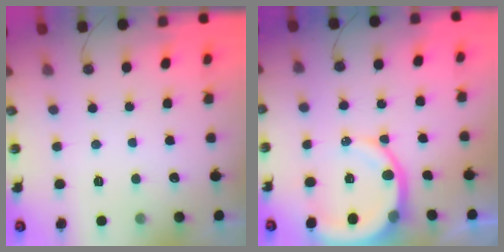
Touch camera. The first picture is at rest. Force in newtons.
{"total": 10.1, "press": 10.0, "slide": 1.3}